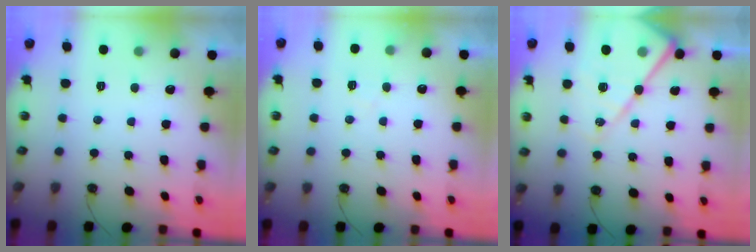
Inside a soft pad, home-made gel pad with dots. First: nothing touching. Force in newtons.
{"total": 4.9, "press": 4.8, "slide": 0.7}
{"total": 16.4, "press": 16.4, "slide": 1.4}